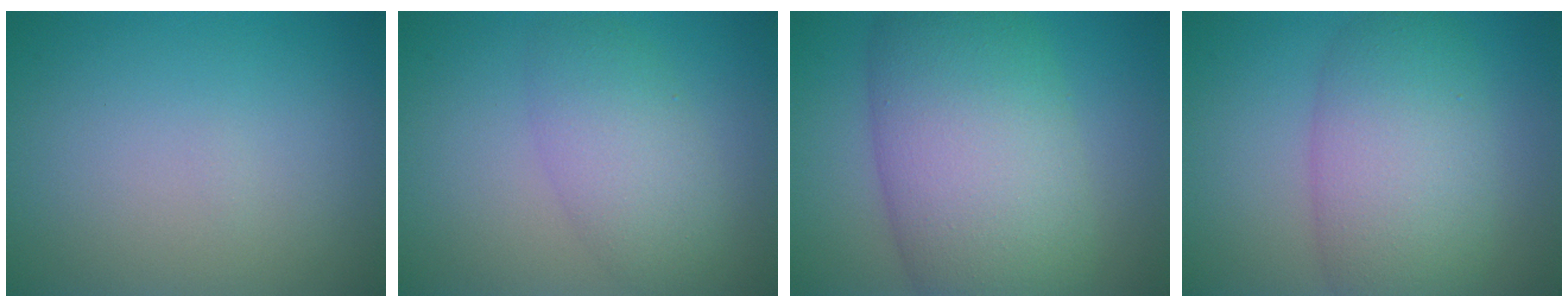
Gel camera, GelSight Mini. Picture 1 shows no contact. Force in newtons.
{"total": 4.4, "press": 4.4, "slide": 0.1}
{"total": 12.0, "press": 12.0, "slide": 0.3}
{"total": 7.6, "press": 7.6, "slide": 0.2}